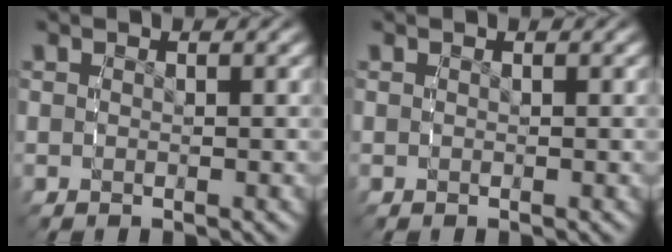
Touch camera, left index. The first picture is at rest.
{"total": 0.0}